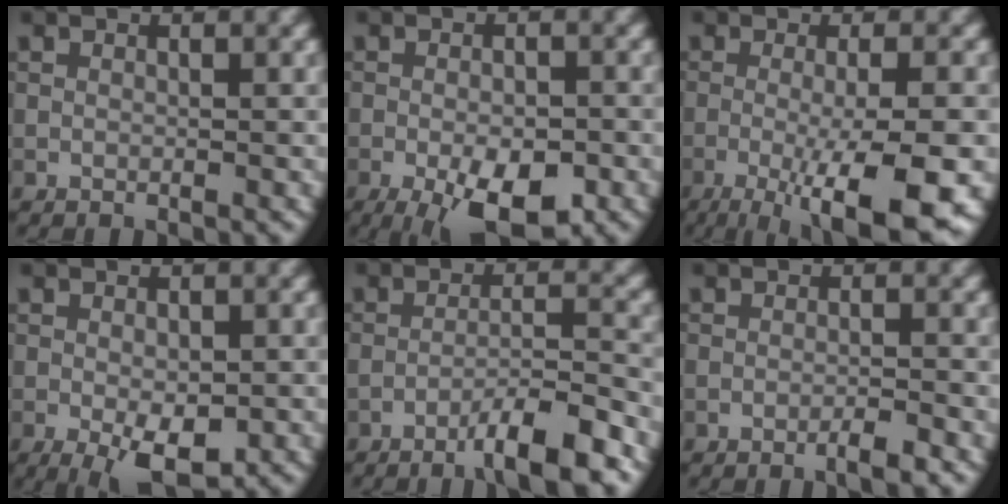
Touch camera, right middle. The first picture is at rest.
{"total": 7.4, "force": [-3.7, 2.8, 5.8], "torque": [-0.088, -0.008, -0.053]}
{"total": 10.4, "force": [-3.8, 2.5, 9.4], "torque": [-0.135, -0.008, -0.054]}
{"total": 4.7, "force": [-1.8, 2.1, 3.9], "torque": [-0.062, -0.011, -0.023]}
{"total": 6.2, "force": [-4.1, 0.8, 4.6], "torque": [-0.065, 0.009, -0.069]}
{"total": 1.9, "force": [-1.2, 0.3, 1.5], "torque": [-0.019, 0.000, -0.023]}